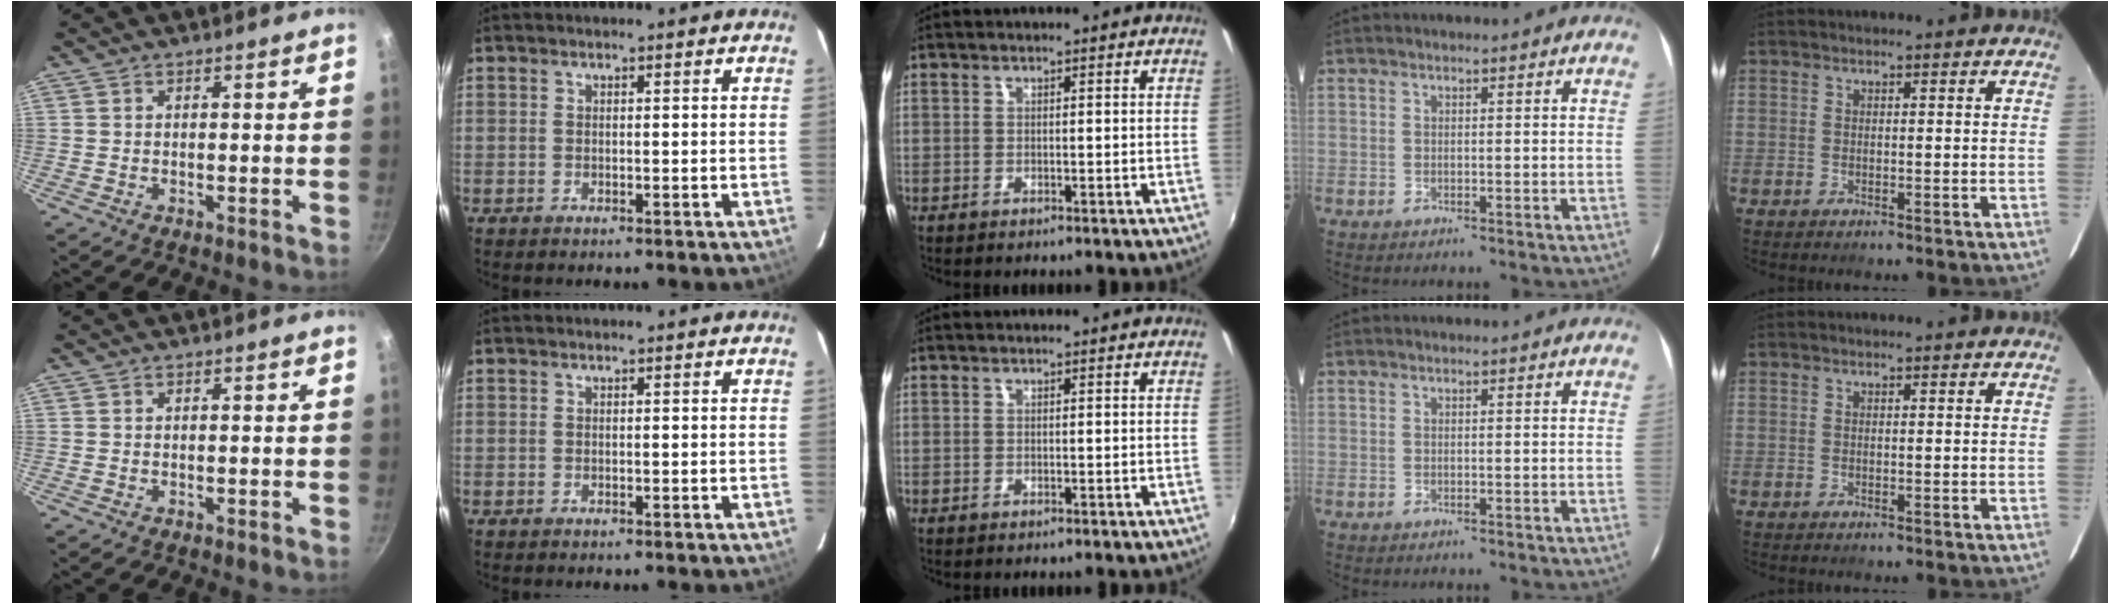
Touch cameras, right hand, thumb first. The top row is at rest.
{}